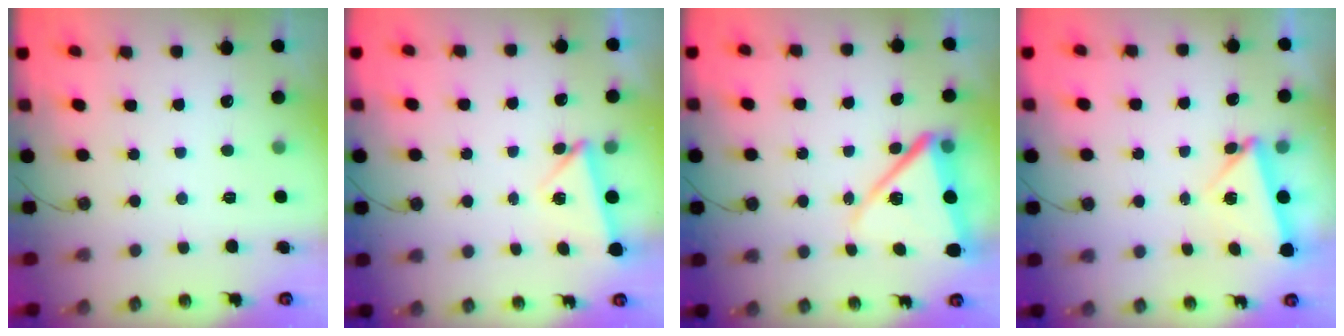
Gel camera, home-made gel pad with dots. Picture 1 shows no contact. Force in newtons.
{"total": 3.6, "press": 3.5, "slide": 1.0}
{"total": 13.0, "press": 12.9, "slide": 1.4}
{"total": 5.5, "press": 5.3, "slide": 1.2}